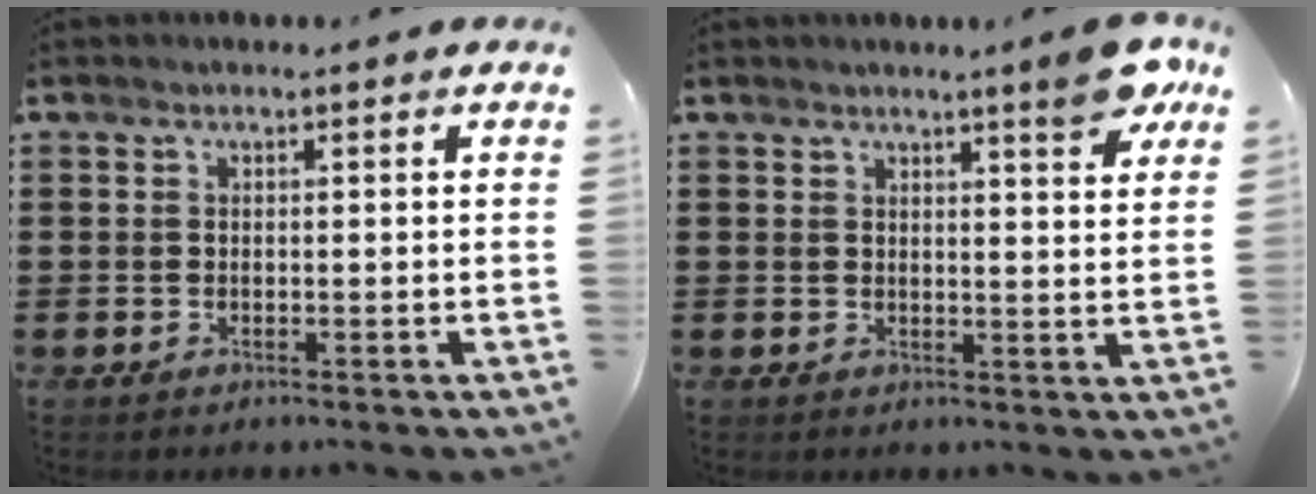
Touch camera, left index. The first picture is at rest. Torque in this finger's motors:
{"motor_torque": [0.18, -0.17, 0.23, 0.07]}